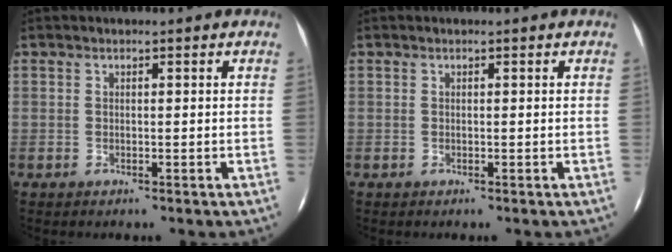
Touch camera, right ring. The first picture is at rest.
{"total": 0.0}